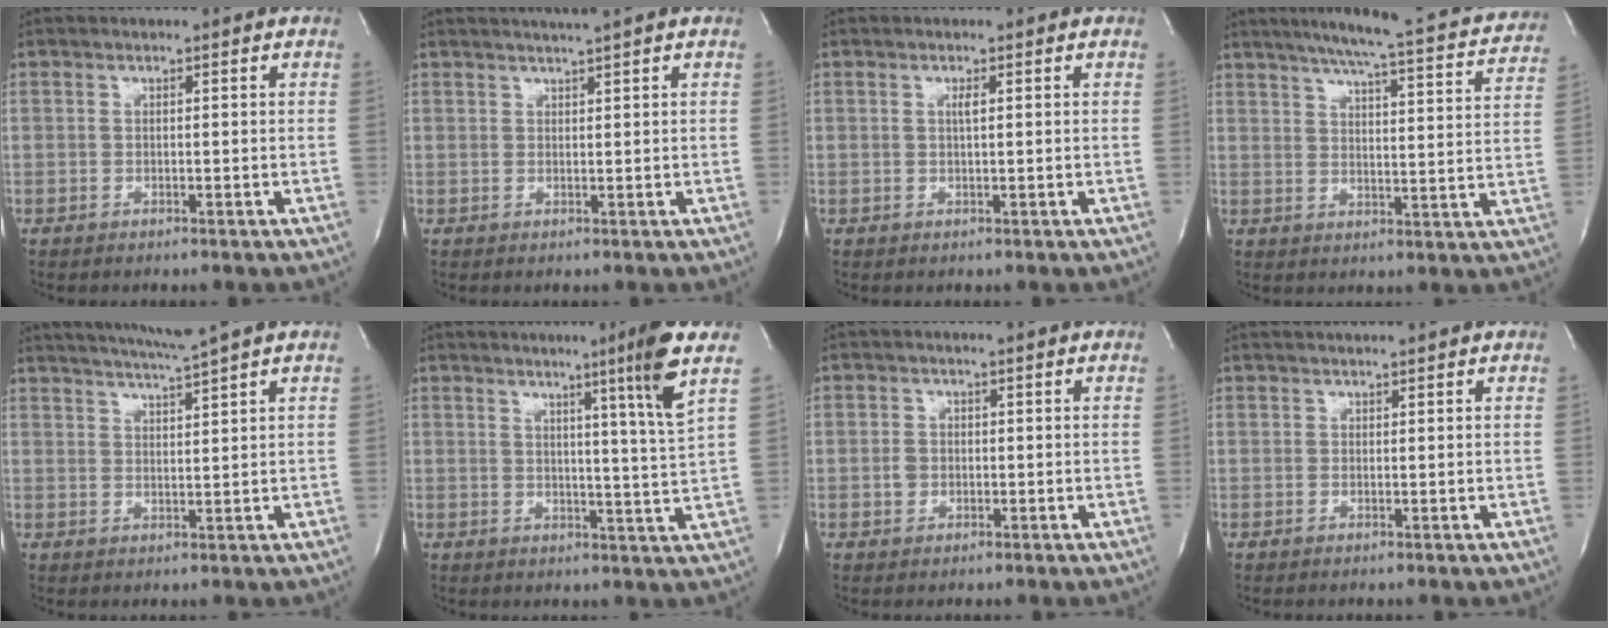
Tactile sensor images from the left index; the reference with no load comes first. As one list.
[{"total": 2.5, "force": [2.1, -0.9, 1.0], "torque": [-0.014, 0.000, 0.038]}, {"total": 0.9, "force": [0.0, 0.0, 0.9], "torque": [-0.023, -0.003, 0.001]}, {"total": 21.4, "force": [19.2, 1.9, 9.2], "torque": [-0.135, -0.034, 0.227]}, {"total": 6.3, "force": [5.3, -2.0, 2.8], "torque": [-0.052, -0.006, 0.092]}, {"total": 7.9, "force": [4.1, -3.2, 6.0], "torque": [-0.094, -0.033, 0.063]}, {"total": 1.6, "force": [-0.2, 1.4, 0.7], "torque": [-0.015, 0.001, 0.001]}, {"total": 2.3, "force": [2.2, -0.4, 0.6], "torque": [-0.007, 0.017, 0.037]}]